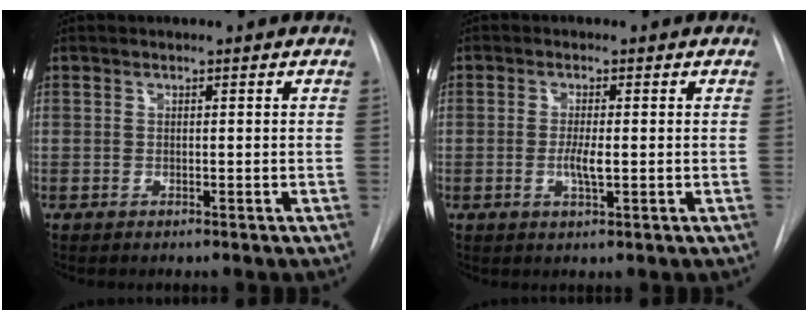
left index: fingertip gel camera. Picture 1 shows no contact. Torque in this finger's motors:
{"motor_torque": [0.51, 0.05, 0.05, 0.05]}